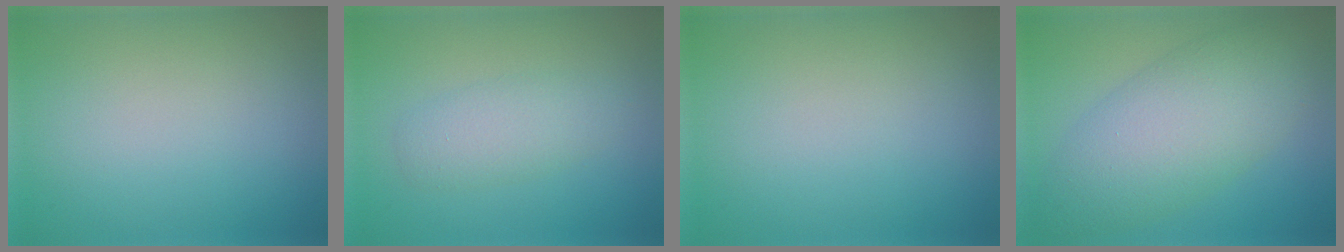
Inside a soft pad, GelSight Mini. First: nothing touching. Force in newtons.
{"total": 2.9, "press": 2.9, "slide": 0.1}
{"total": 0.0}
{"total": 8.1, "press": 8.1, "slide": 0.2}